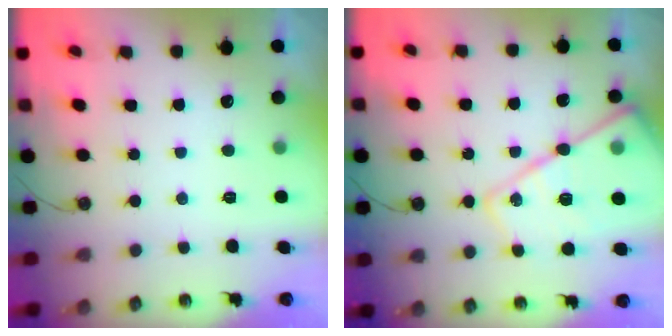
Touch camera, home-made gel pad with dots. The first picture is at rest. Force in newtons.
{"total": 21.7, "press": 21.6, "slide": 1.6}